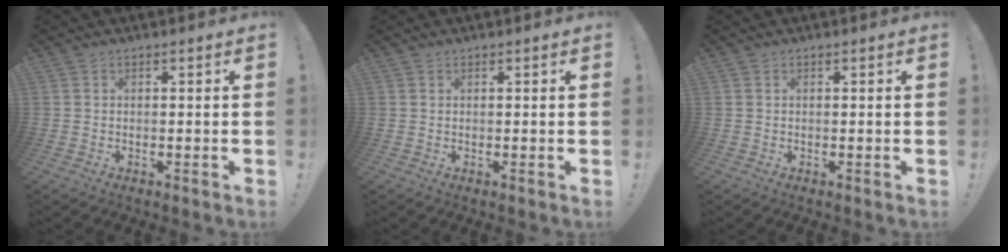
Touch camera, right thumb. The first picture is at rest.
{"total": 0.0}
{"total": 0.0}